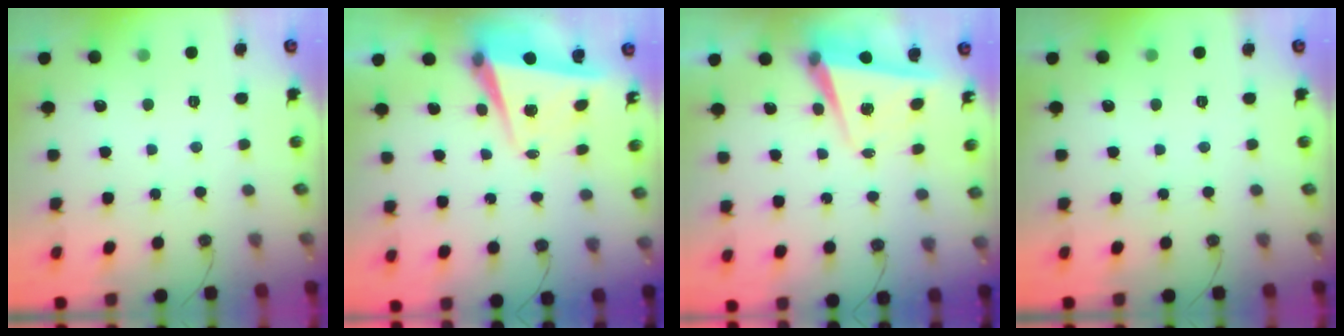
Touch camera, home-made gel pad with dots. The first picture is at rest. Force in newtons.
{"total": 5.3, "press": 4.9, "slide": 1.9}
{"total": 5.5, "press": 4.9, "slide": 2.6}
{"total": 0.0}